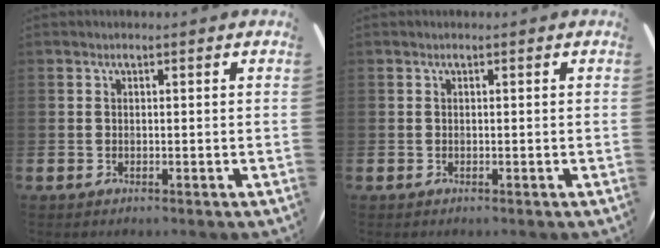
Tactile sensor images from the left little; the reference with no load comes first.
{"total": 0.0}